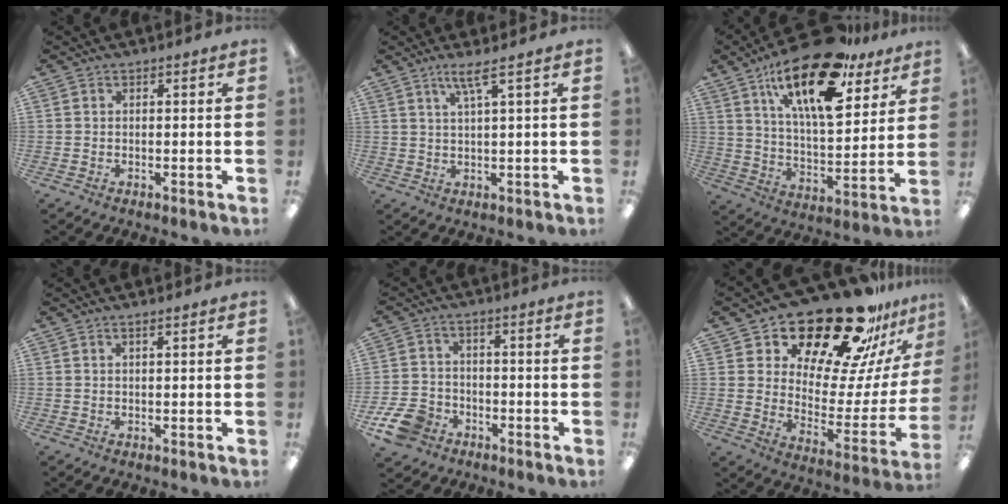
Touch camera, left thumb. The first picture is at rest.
{"total": 4.3, "force": [2.6, 0.1, 3.4], "torque": [-0.075, 0.000, 0.044]}
{"total": 23.2, "force": [14.4, 9.3, 15.7], "torque": [-0.252, -0.080, 0.241]}
{"total": 1.1, "force": [0.7, 0.1, 0.9], "torque": [-0.018, -0.001, 0.012]}
{"total": 8.7, "force": [-5.2, 6.0, 3.5], "torque": [-0.083, 0.034, -0.098]}
{"total": 25.6, "force": [21.5, 8.4, 11.0], "torque": [-0.158, -0.170, 0.369]}